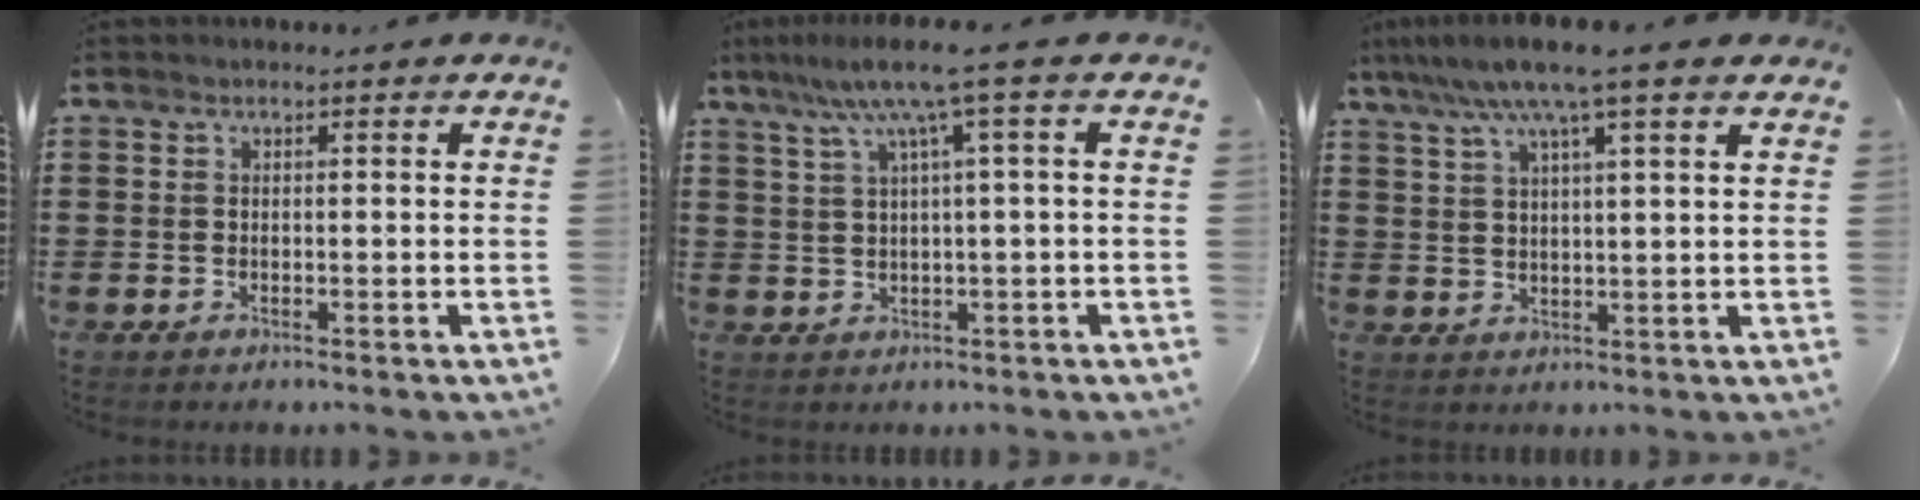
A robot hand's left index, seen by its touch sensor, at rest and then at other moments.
{"total": 7.3, "force": [2.8, -0.3, 6.7], "torque": [-0.135, -0.003, 0.043]}
{"total": 7.9, "force": [5.8, 0.2, 5.4], "torque": [-0.120, -0.012, 0.100]}